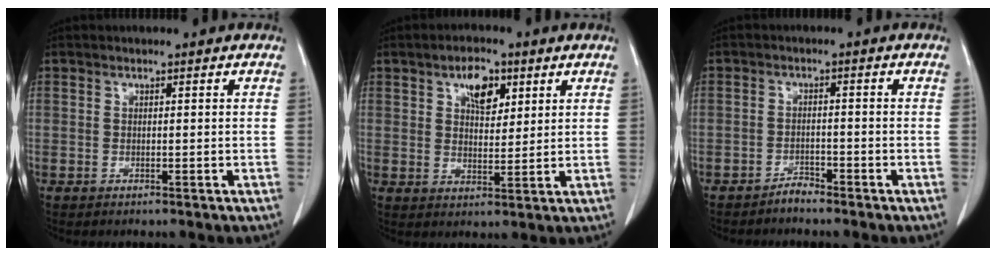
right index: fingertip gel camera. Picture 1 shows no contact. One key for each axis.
{"total": 5.8, "fx": 2.9, "fy": 3.0, "fz": 4.0, "tx": -0.067, "ty": 0.005, "tz": 0.049}
{"total": 1.9, "fx": -1.8, "fy": 0.3, "fz": 0.4, "tx": -0.002, "ty": 0.000, "tz": -0.031}